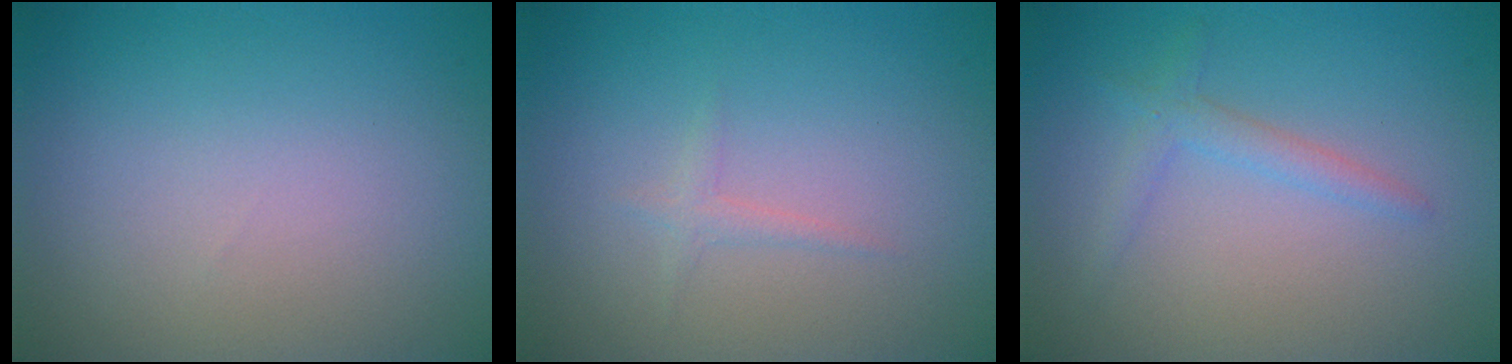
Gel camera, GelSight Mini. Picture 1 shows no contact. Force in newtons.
{"total": 0.8, "press": 0.8, "slide": 0.1}
{"total": 1.6, "press": 1.6, "slide": 0.1}